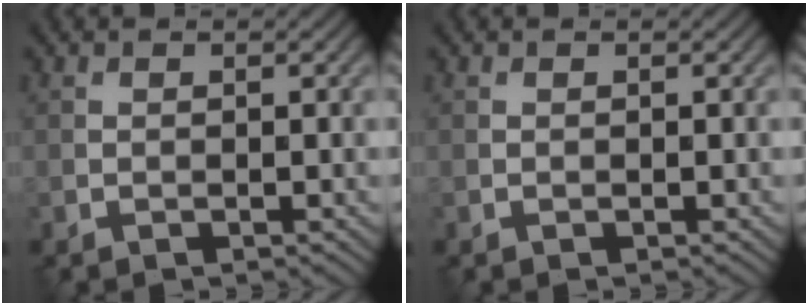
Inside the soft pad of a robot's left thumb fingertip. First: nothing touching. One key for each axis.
{"total": 0.0}